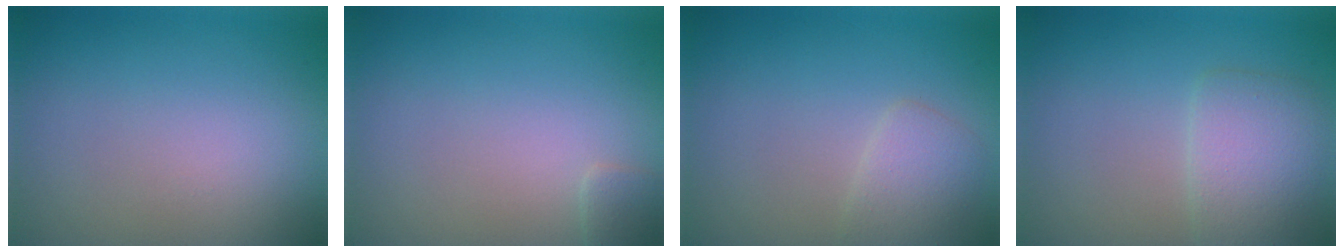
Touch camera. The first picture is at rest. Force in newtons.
{"total": 0.8, "press": 0.8, "slide": 0.0}
{"total": 1.9, "press": 1.9, "slide": 0.0}
{"total": 3.1, "press": 3.1, "slide": 0.1}